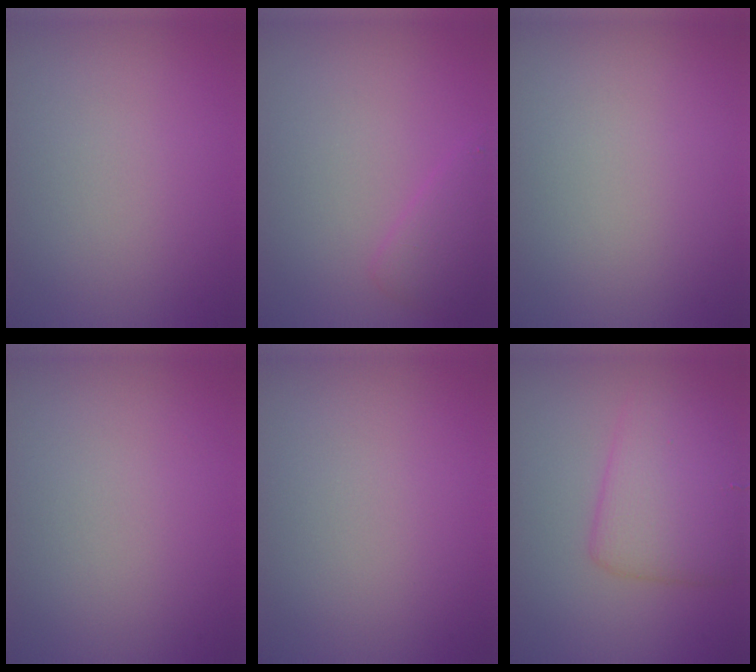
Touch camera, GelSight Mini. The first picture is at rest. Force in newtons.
{"total": 2.1, "press": 2.0, "slide": 0.2}
{"total": 0.0}
{"total": 0.0}
{"total": 0.0}
{"total": 4.9, "press": 4.9, "slide": 0.2}